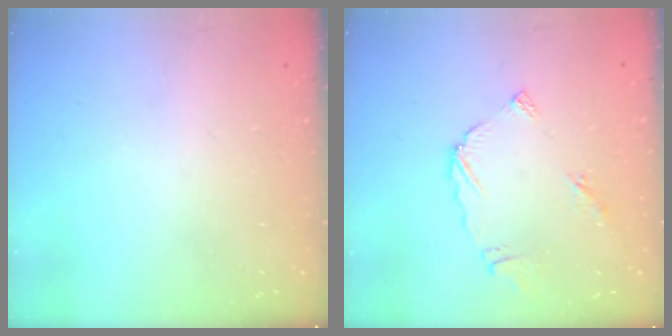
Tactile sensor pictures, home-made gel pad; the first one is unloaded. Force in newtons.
{"total": 6.4, "press": 6.4, "slide": 0.6}